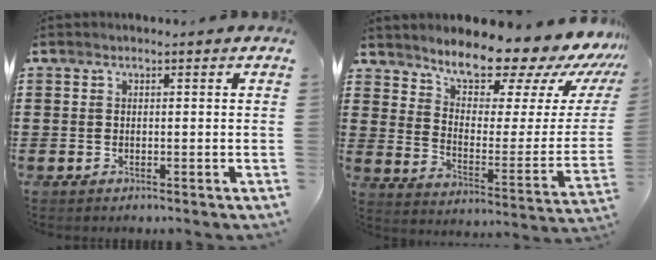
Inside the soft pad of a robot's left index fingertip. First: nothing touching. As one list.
[{"total": 11.1, "force": [10.1, 2.6, 3.8], "torque": [-0.073, -0.091, 0.168]}]